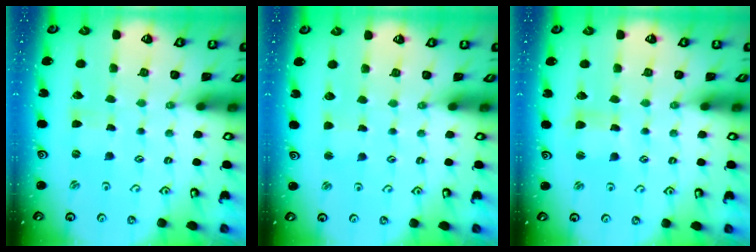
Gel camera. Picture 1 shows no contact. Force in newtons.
{"total": 1.8, "press": 1.7, "slide": 0.3}
{"total": 2.9, "press": 2.9, "slide": 0.3}